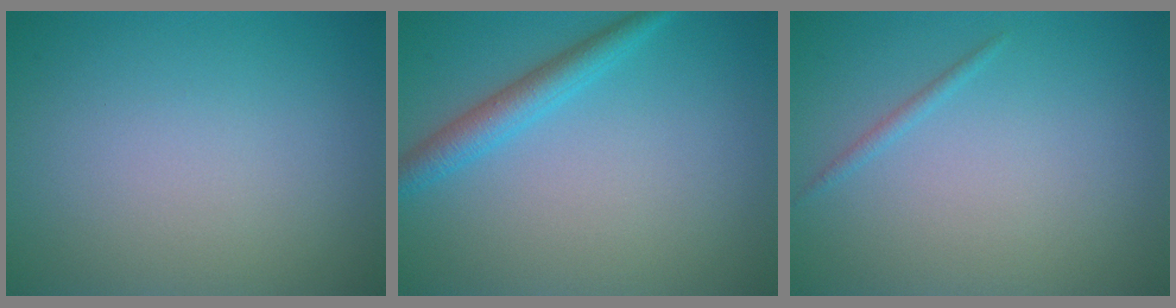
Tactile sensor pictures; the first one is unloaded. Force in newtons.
{"total": 2.8, "press": 2.8, "slide": 0.2}
{"total": 0.7, "press": 0.7, "slide": 0.1}